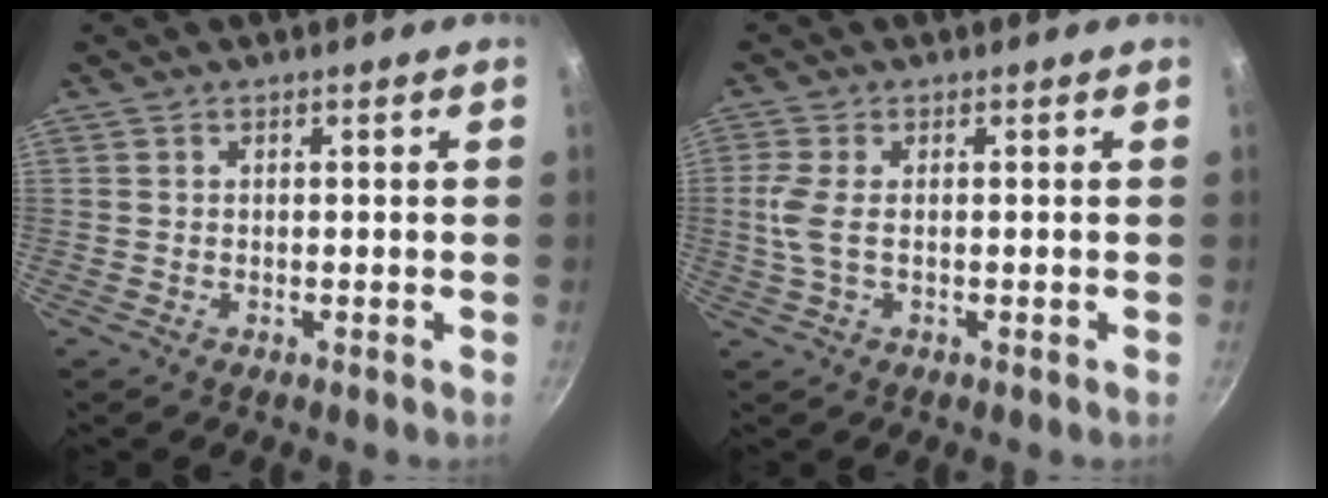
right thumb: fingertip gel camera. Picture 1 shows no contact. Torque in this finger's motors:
{"motor_torque": [-0.65, 0.72, 0.75, -0.17, 0.04]}